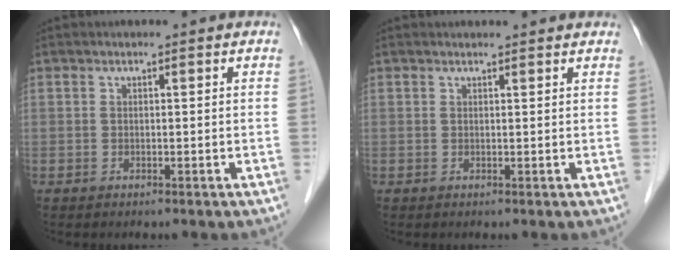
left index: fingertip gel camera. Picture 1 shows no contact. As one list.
[{"total": 3.3, "force": [3.1, 0.6, 0.8], "torque": [-0.014, 0.014, 0.030]}]